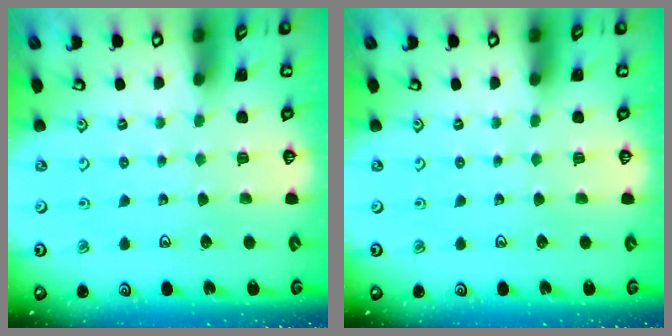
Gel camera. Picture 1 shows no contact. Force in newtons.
{"total": 0.0}